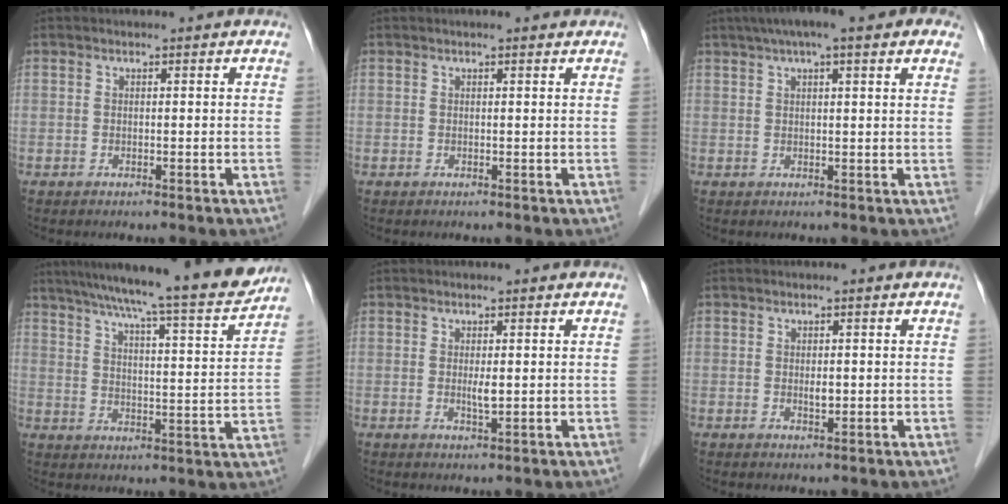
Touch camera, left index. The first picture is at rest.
{"total": 1.2, "force": [1.0, 0.2, 0.6], "torque": [-0.011, 0.008, 0.013]}
{"total": 10.9, "force": [7.0, 1.7, 8.1], "torque": [-0.119, 0.047, 0.096]}
{"total": 19.1, "force": [16.9, -0.3, 9.0], "torque": [-0.138, -0.023, 0.232]}
{"total": 1.6, "force": [0.1, 0.3, 1.6], "torque": [-0.032, -0.004, 0.004]}
{"total": 1.2, "force": [0.0, 0.6, 1.0], "torque": [-0.016, -0.003, 0.002]}